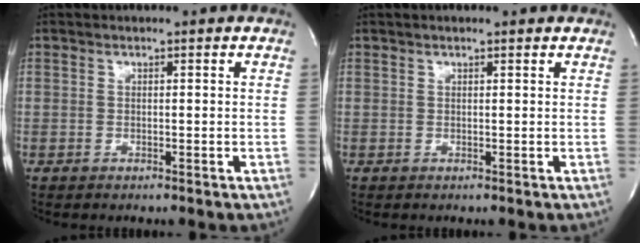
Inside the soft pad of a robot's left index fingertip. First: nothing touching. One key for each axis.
{"total": 1.5, "fx": 1.3, "fy": 0.2, "fz": 0.8, "tx": -0.013, "ty": 0.016, "tz": 0.018}